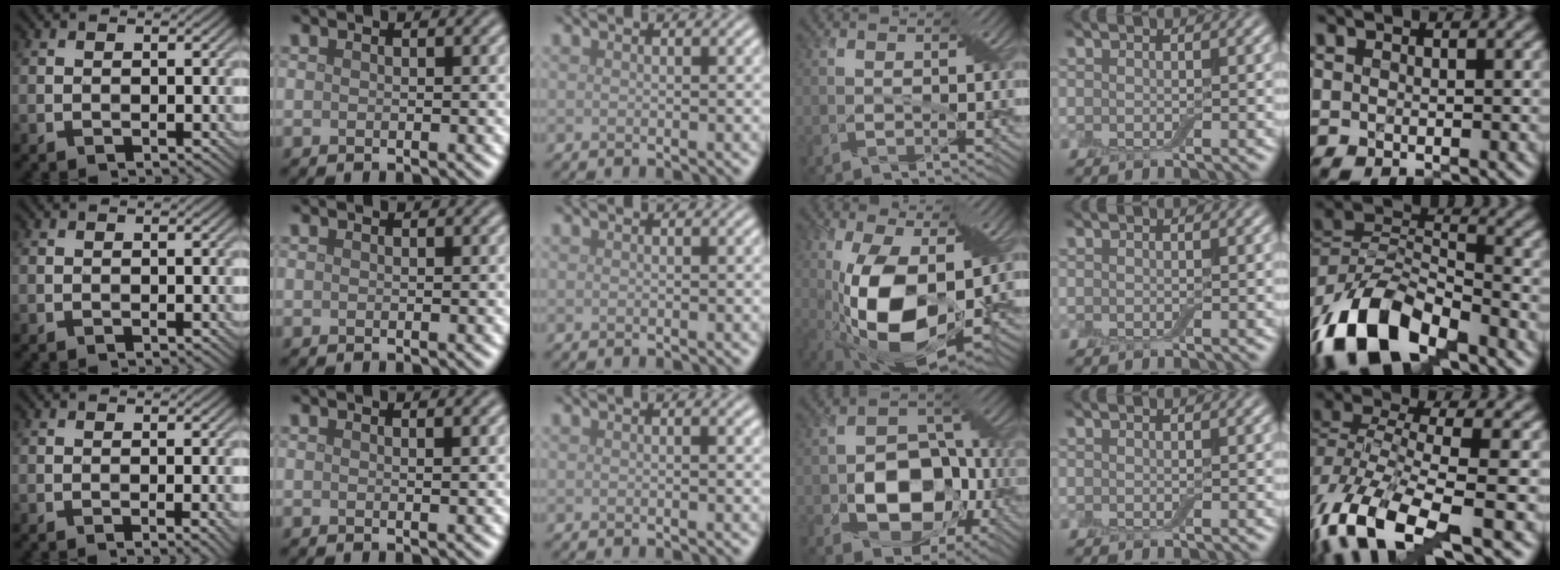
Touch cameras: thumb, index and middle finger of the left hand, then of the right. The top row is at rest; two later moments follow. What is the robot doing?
{"motion": "cut", "object": "aluminum foil"}